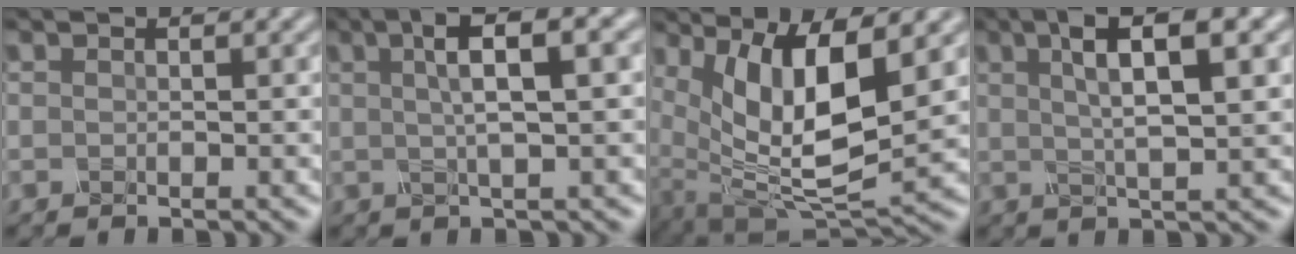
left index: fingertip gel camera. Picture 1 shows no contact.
{"total": 6.3, "force": [1.9, 1.4, 5.8], "torque": [-0.087, 0.016, 0.034]}
{"total": 11.5, "force": [3.2, 4.2, 10.2], "torque": [-0.193, -0.009, 0.070]}
{"total": 7.0, "force": [2.4, 1.5, 6.4], "torque": [-0.106, 0.012, 0.048]}